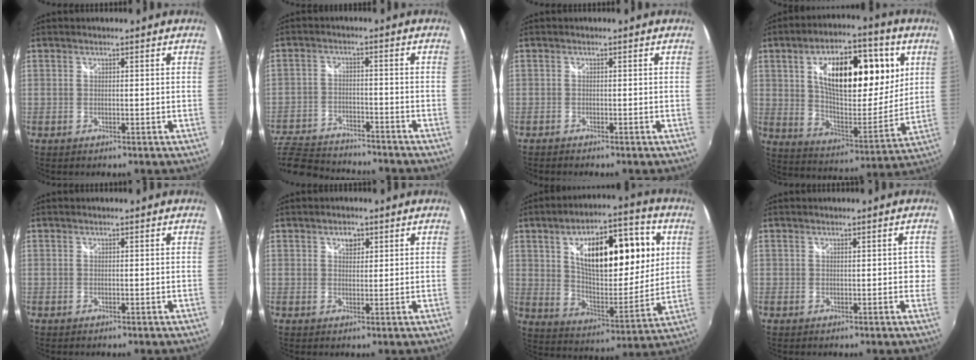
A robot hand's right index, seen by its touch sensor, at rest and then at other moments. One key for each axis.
{"total": 16.8, "fx": -14.6, "fy": 5.3, "fz": 6.3, "tx": -0.171, "ty": -0.019, "tz": -0.232}
{"total": 1.8, "fx": -0.6, "fy": -1.6, "fz": -0.6, "tx": 0.009, "ty": -0.012, "tz": -0.011}
{"total": 21.8, "fx": 7.4, "fy": 9.1, "fz": 18.4, "tx": -0.292, "ty": 0.003, "tz": 0.120}
{"total": 0.0}
{"total": 2.5, "fx": 1.3, "fy": 1.8, "fz": 1.3, "tx": -0.015, "ty": 0.006, "tz": 0.021}
{"total": 26.1, "fx": 8.8, "fy": 13.0, "fz": 20.8, "tx": -0.344, "ty": 0.024, "tz": 0.151}
{"total": 1.0, "fx": 0.3, "fy": -0.3, "fz": 0.9, "tx": 0.008, "ty": -0.002, "tz": 0.013}